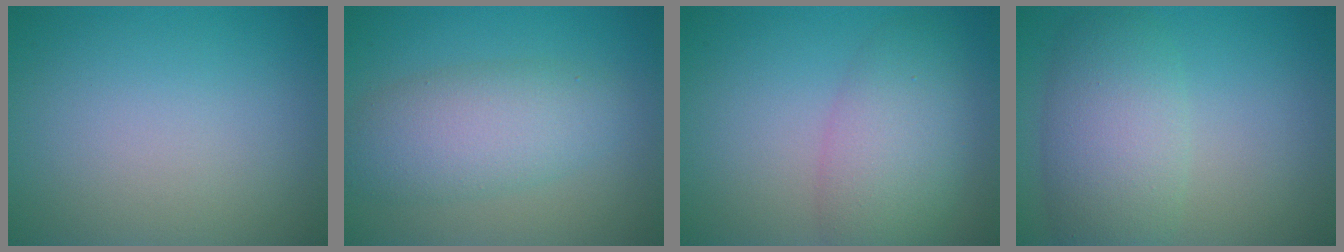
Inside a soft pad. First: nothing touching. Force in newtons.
{"total": 5.3, "press": 5.3, "slide": 0.2}
{"total": 5.3, "press": 5.3, "slide": 0.3}
{"total": 5.9, "press": 5.9, "slide": 0.0}